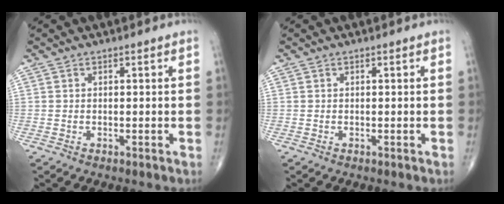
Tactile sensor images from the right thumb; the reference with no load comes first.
{"total": 0.0}